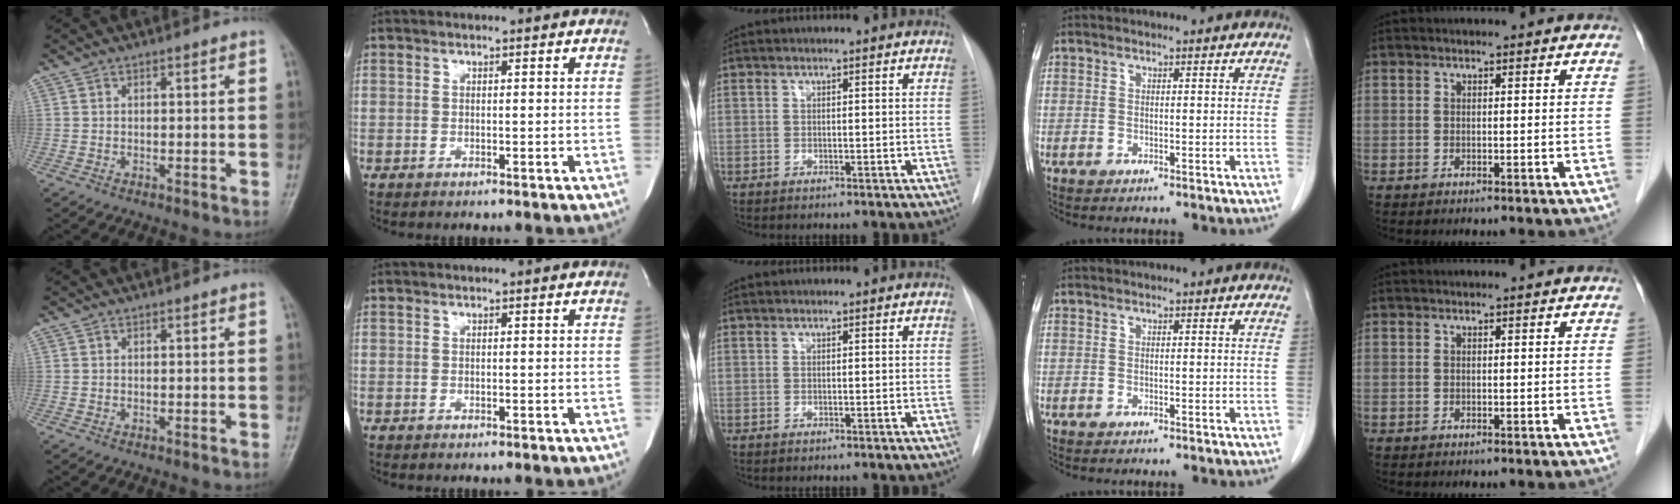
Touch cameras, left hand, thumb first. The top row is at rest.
{}